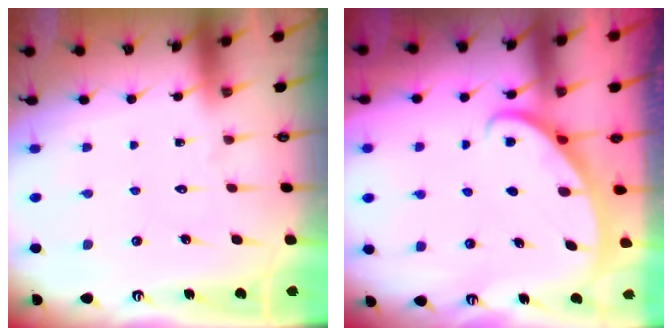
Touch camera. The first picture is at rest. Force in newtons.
{"total": 2.8, "press": 2.8, "slide": 0.1}